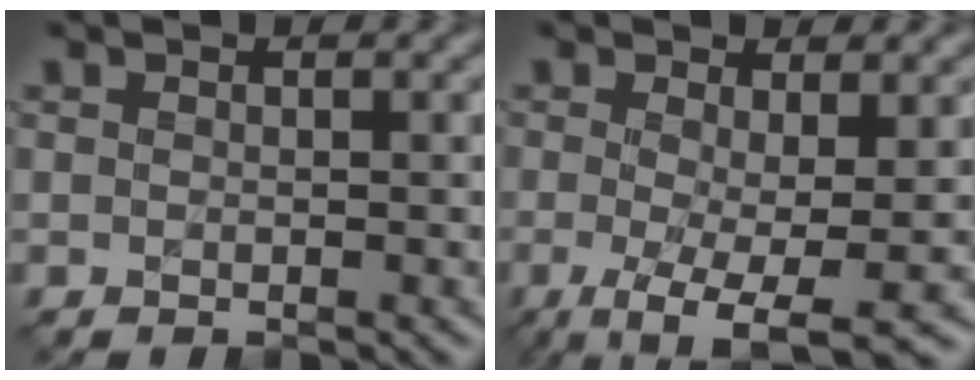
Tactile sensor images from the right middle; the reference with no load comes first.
{"total": 5.9, "force": [-1.2, 1.3, 5.6], "torque": [-0.100, -0.013, -0.017]}